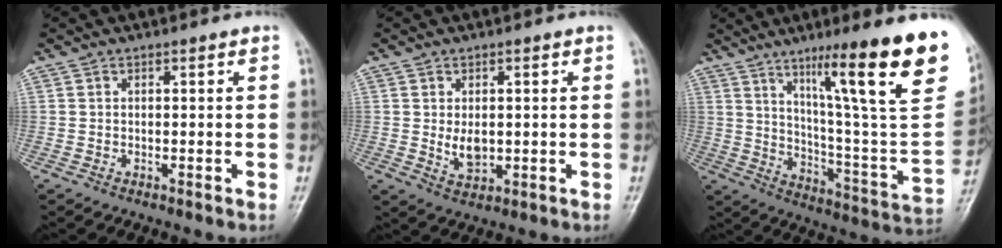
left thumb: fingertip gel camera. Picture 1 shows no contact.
{"total": 4.1, "force": [0.2, 2.6, 3.1], "torque": [-0.043, -0.009, 0.011]}
{"total": 29.0, "force": [15.1, 3.7, 24.5], "torque": [-0.314, -0.048, 0.235]}